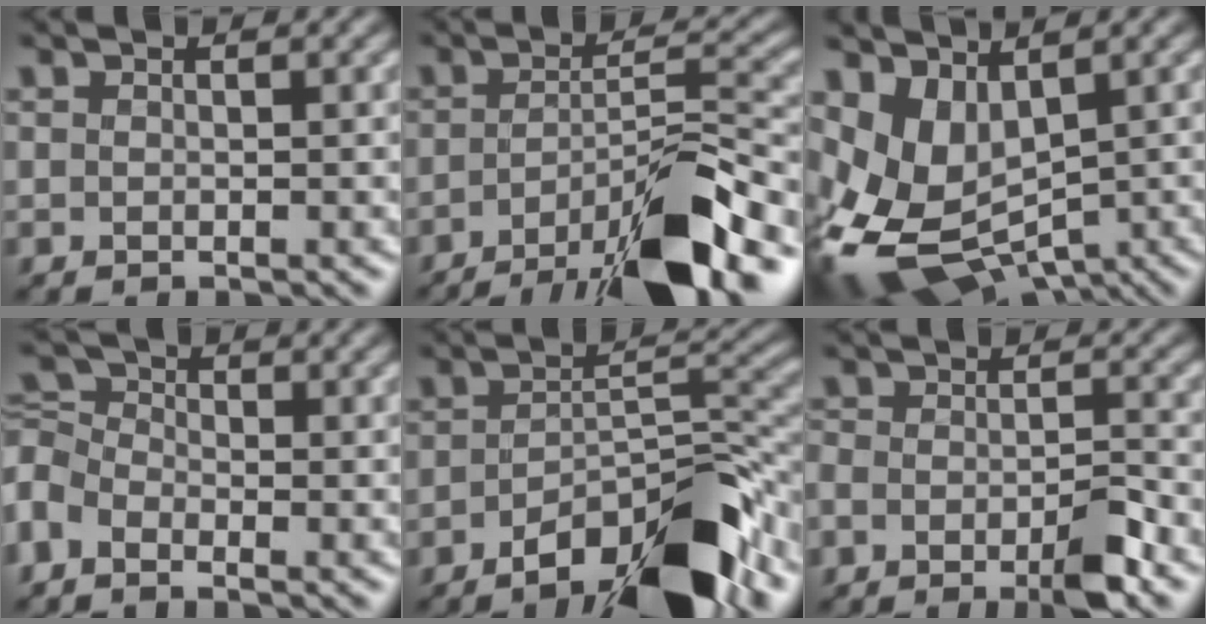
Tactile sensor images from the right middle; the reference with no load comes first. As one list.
[{"total": 11.2, "force": [-7.0, 3.0, 8.2], "torque": [-0.136, 0.011, -0.112]}, {"total": 7.6, "force": [-0.9, 5.1, 5.6], "torque": [-0.123, -0.010, -0.002]}, {"total": 2.7, "force": [-1.5, 1.8, 1.3], "torque": [-0.037, 0.015, -0.042]}, {"total": 9.5, "force": [-6.4, 2.2, 6.7], "torque": [-0.108, 0.016, -0.103]}, {"total": 3.6, "force": [-2.7, 0.5, 2.4], "torque": [-0.046, 0.003, -0.044]}]